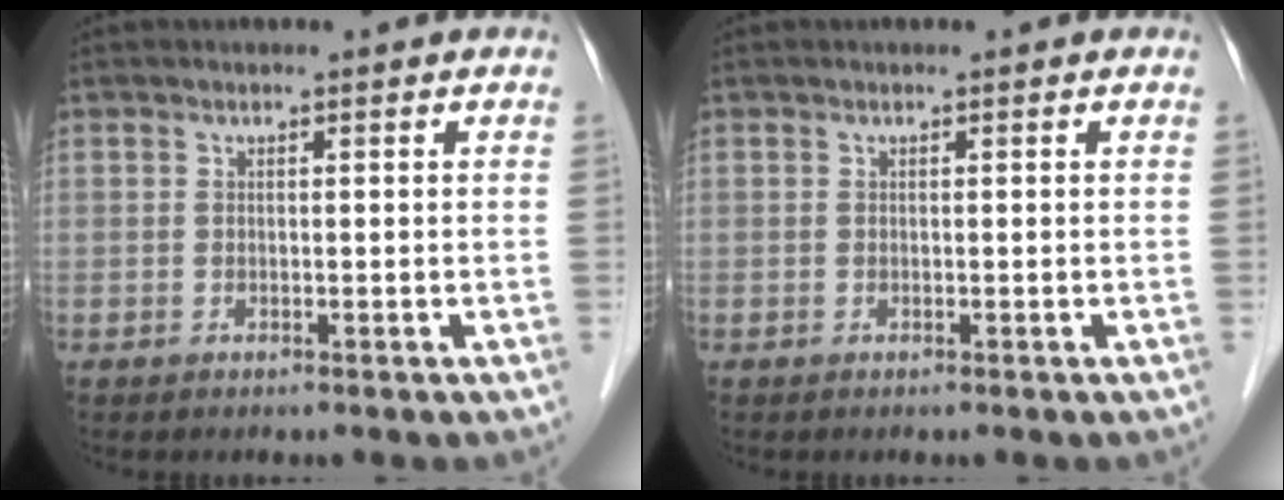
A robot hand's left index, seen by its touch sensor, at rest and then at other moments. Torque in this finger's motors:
{"motor_torque": [0.00, 0.00, 0.00, 0.00]}